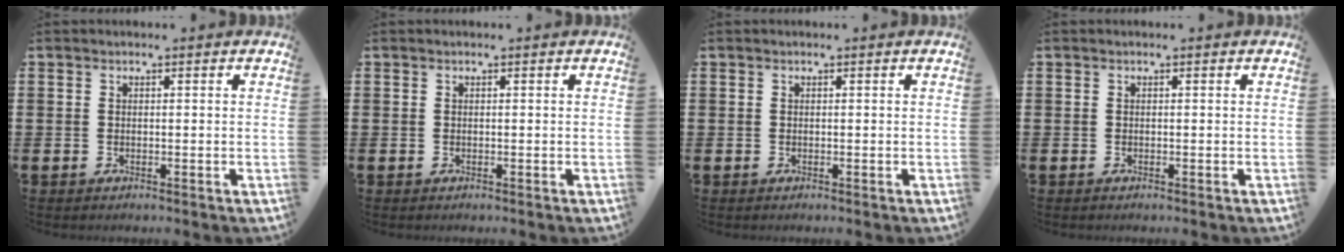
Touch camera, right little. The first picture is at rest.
{"total": 0.0}
{"total": 0.0}
{"total": 0.0}